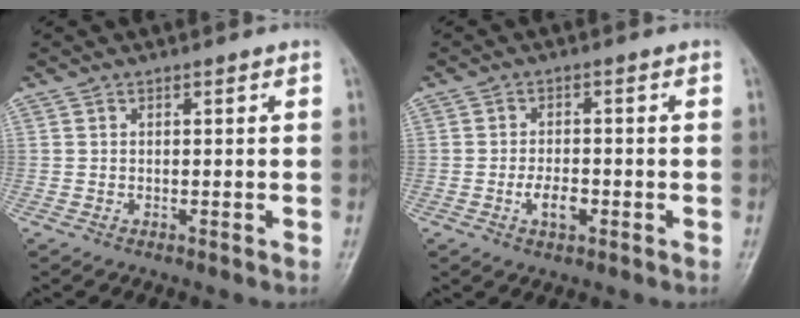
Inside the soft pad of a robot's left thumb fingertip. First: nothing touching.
{"total": 4.0, "force": [-1.4, 2.1, 3.1], "torque": [-0.051, 0.006, -0.023]}